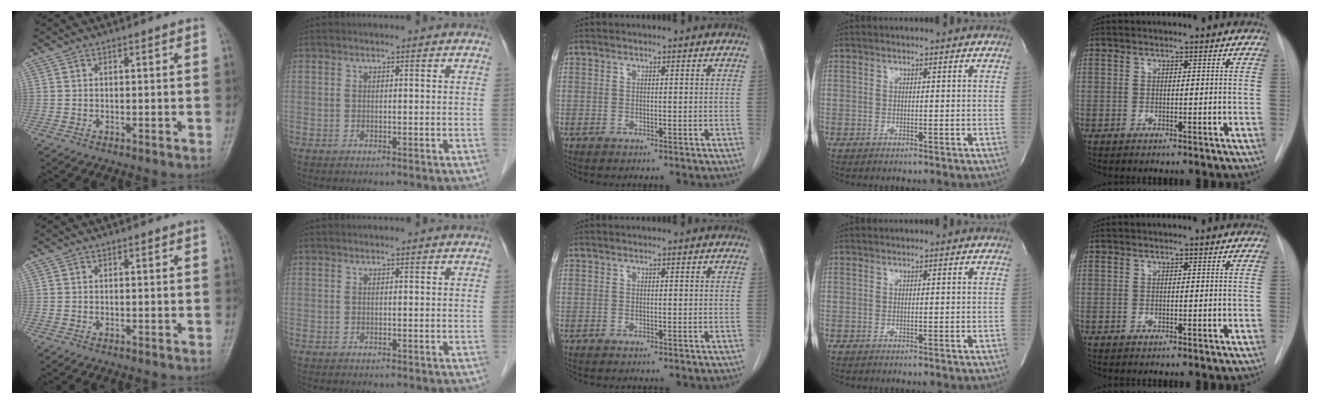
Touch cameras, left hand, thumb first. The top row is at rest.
{}